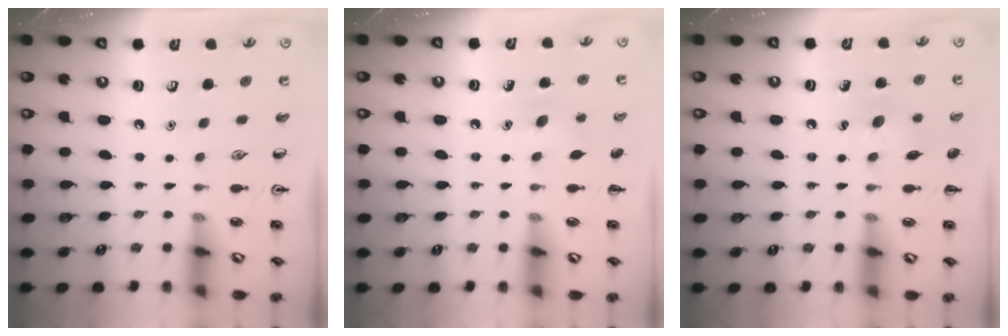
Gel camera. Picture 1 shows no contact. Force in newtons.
{"total": 5.6, "press": 5.4, "slide": 1.4}
{"total": 7.1, "press": 6.9, "slide": 1.9}